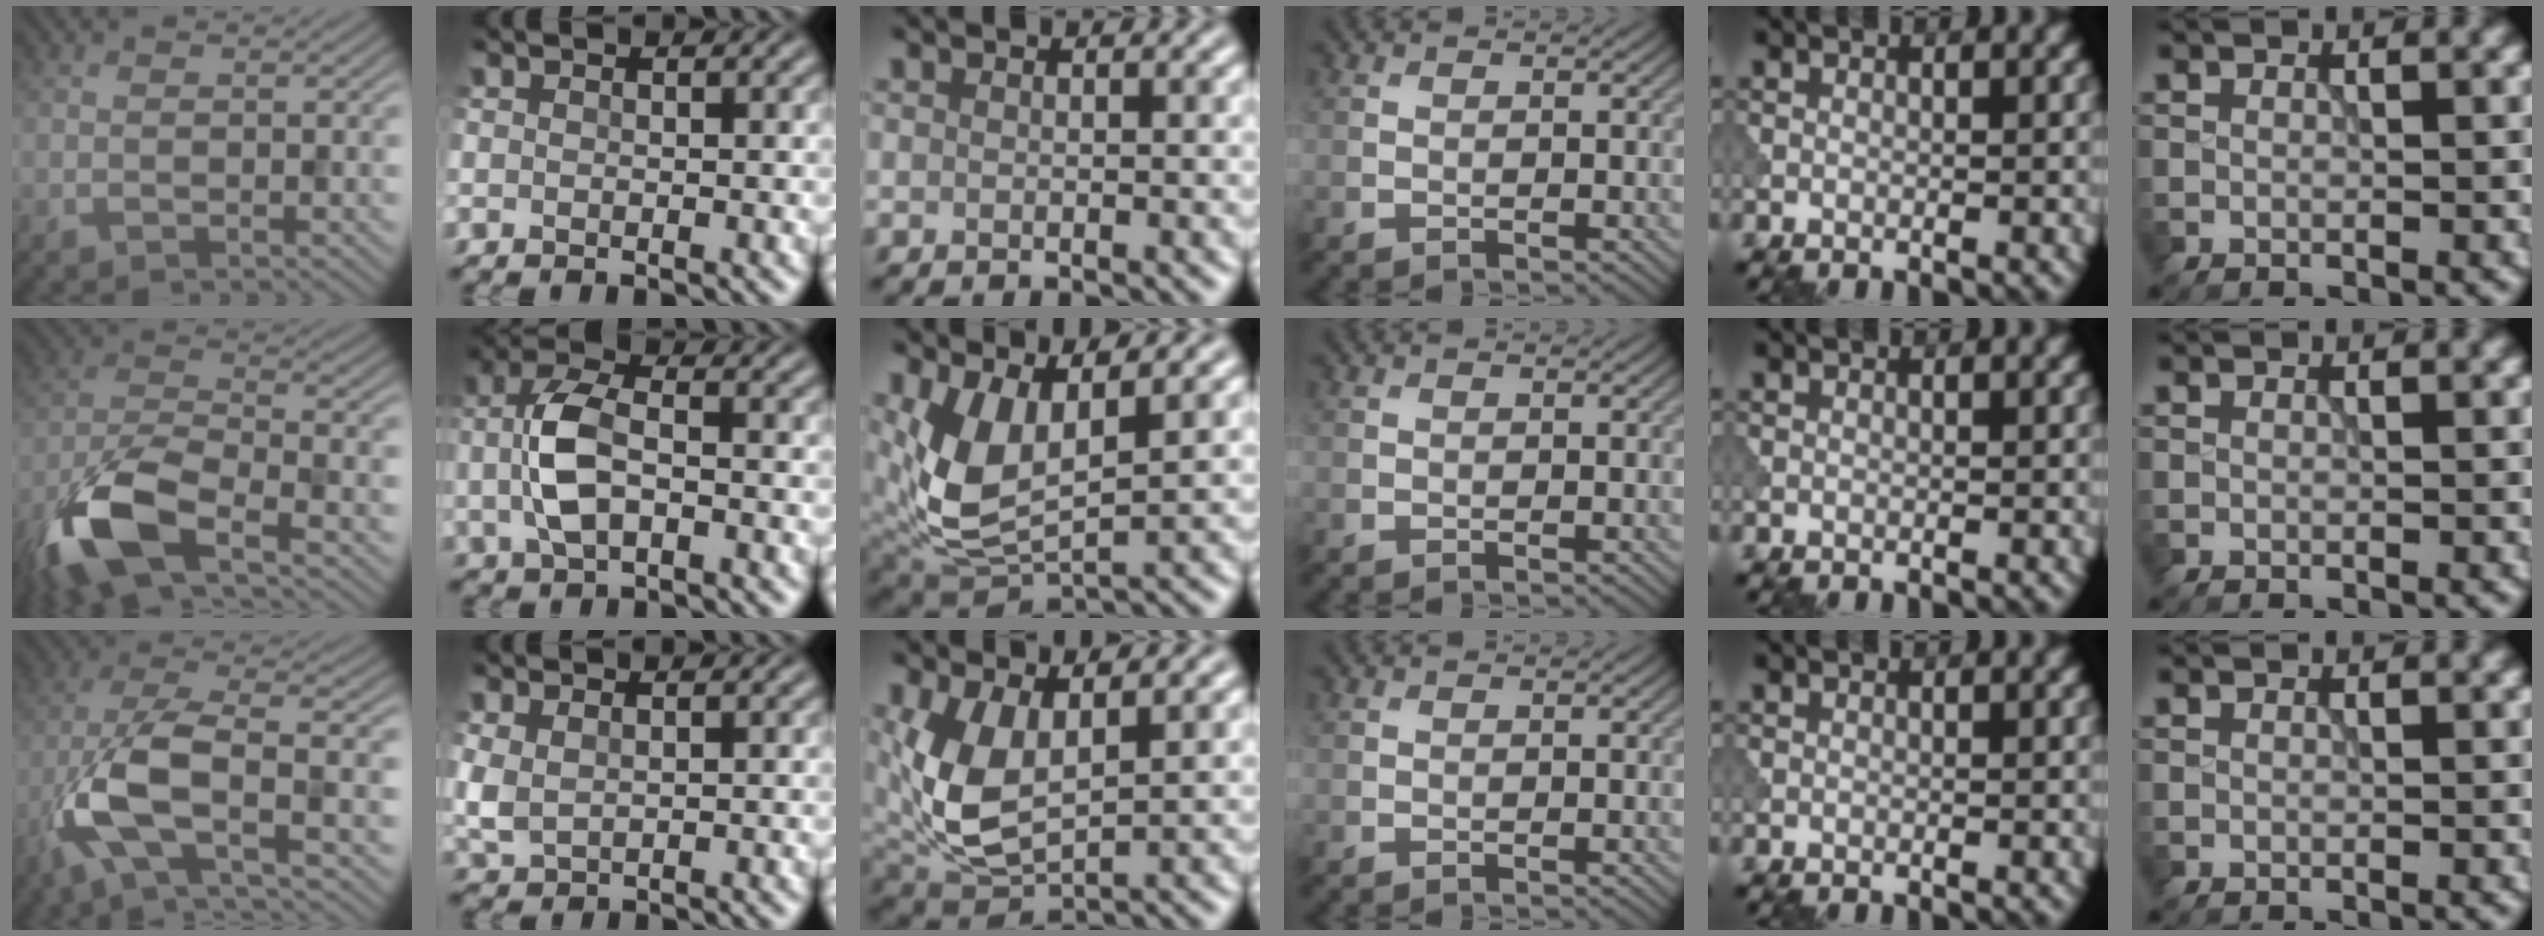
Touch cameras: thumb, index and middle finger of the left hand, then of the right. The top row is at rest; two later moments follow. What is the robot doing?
{"motion": "wipe", "object": "makeup brush"}